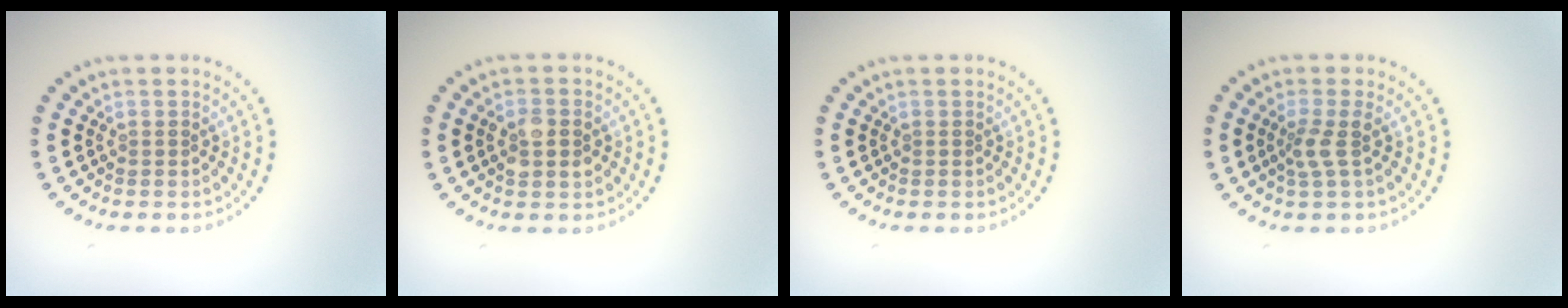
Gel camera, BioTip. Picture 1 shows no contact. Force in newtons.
{"total": 2.8, "press": 2.8, "slide": 0.2}
{"total": 0.0}
{"total": 1.9, "press": 1.4, "slide": 1.3}